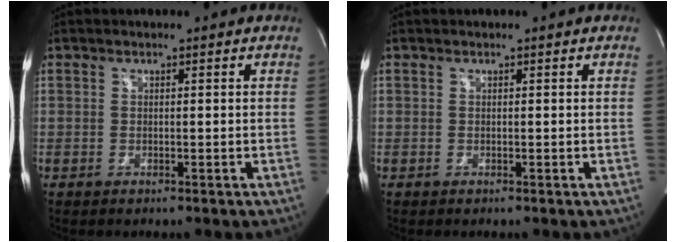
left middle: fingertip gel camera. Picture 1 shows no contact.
{"total": 0.0}